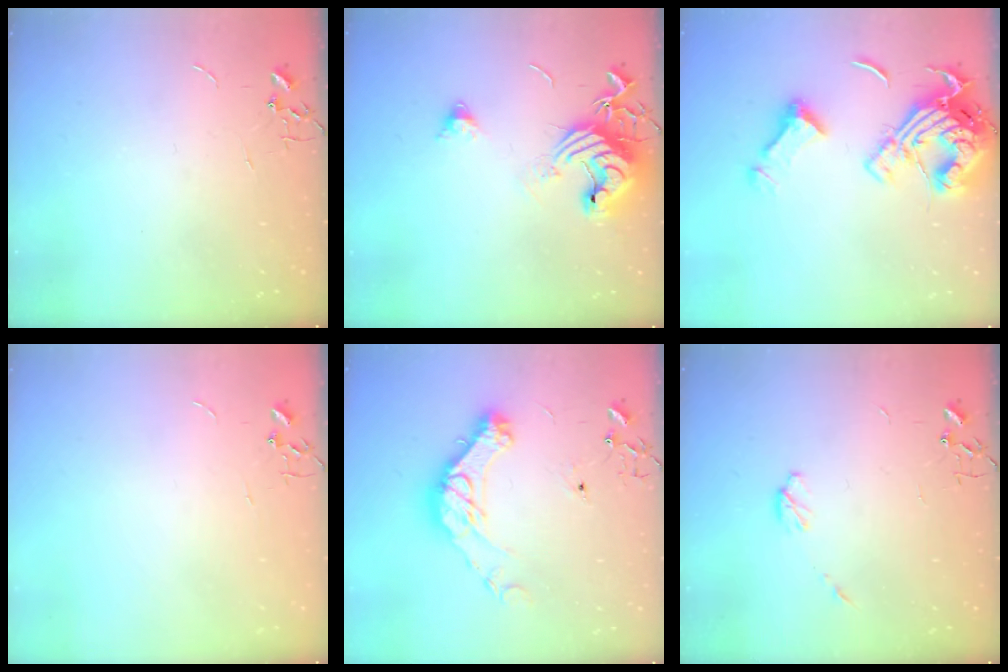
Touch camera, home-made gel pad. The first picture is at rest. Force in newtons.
{"total": 13.7, "press": 13.6, "slide": 1.7}
{"total": 18.2, "press": 18.1, "slide": 2.1}
{"total": 0.0}
{"total": 17.2, "press": 17.1, "slide": 1.8}
{"total": 4.9, "press": 4.9, "slide": 0.6}